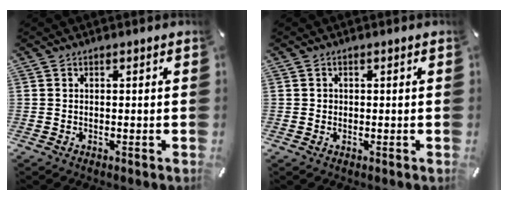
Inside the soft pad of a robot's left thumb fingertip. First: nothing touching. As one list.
[{"total": 0.8, "force": [0.0, 0.8, 0.1], "torque": [-0.002, 0.006, -0.004]}]